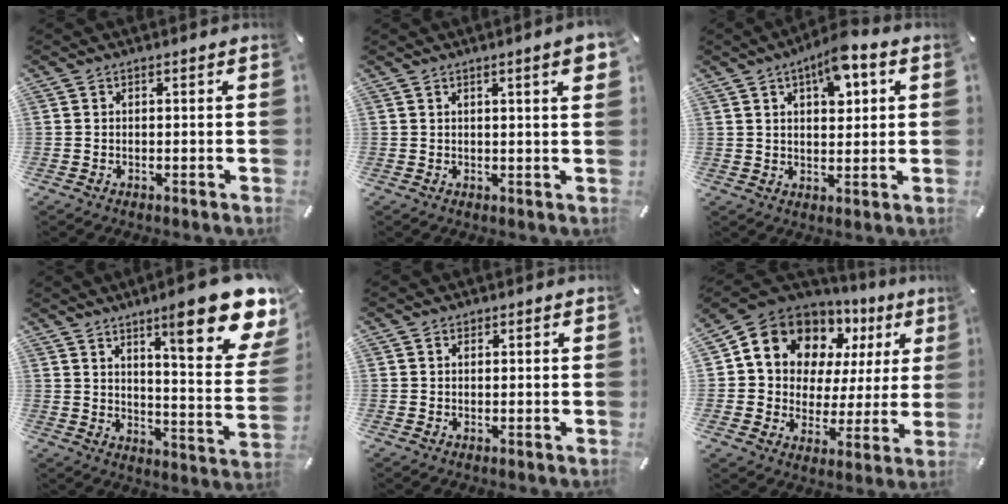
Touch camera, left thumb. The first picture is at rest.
{"total": 4.2, "force": [1.7, 0.6, 3.8], "torque": [-0.065, 0.000, 0.026]}
{"total": 8.7, "force": [4.2, 4.5, 6.1], "torque": [-0.078, -0.013, 0.068]}
{"total": 19.8, "force": [12.5, 4.6, 14.6], "torque": [-0.198, -0.097, 0.194]}
{"total": 0.8, "force": [0.4, 0.6, 0.2], "torque": [-0.003, 0.002, 0.008]}
{"total": 13.0, "force": [7.3, 10.1, 3.9], "torque": [-0.080, -0.050, 0.135]}